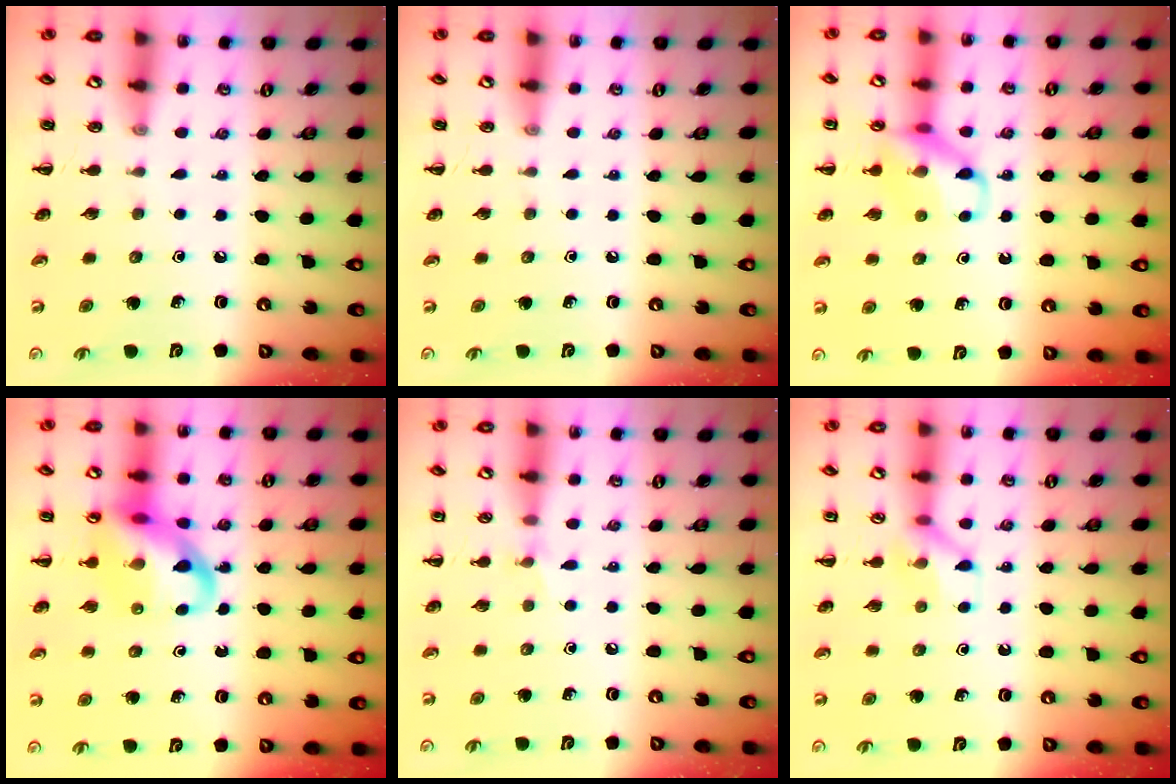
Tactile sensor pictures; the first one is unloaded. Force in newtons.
{"total": 0.0}
{"total": 13.2, "press": 13.2, "slide": 1.2}
{"total": 14.5, "press": 14.4, "slide": 2.3}
{"total": 4.7, "press": 4.4, "slide": 1.6}
{"total": 8.4, "press": 8.3, "slide": 0.5}